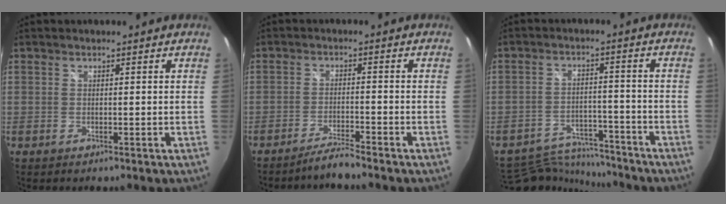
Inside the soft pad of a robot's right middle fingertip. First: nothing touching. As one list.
[{"total": 3.7, "force": [-3.5, -0.6, 1.1], "torque": [-0.040, -0.001, -0.068]}, {"total": 11.3, "force": [-10.8, 2.8, 1.8], "torque": [-0.053, 0.010, -0.165]}]